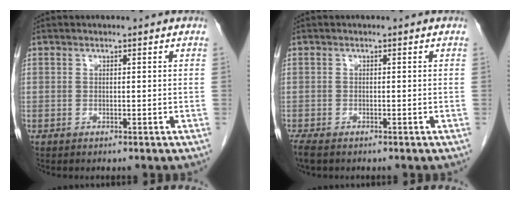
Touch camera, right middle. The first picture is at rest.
{"total": 3.0, "force": [-2.3, 1.0, 1.6], "torque": [-0.039, -0.011, -0.037]}